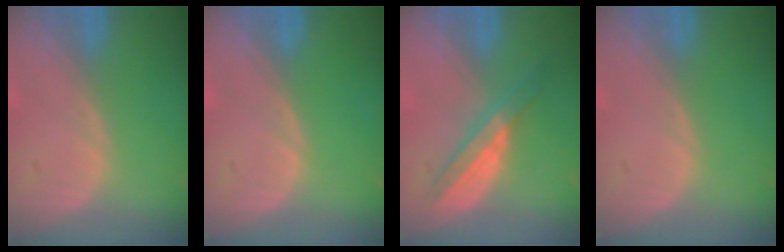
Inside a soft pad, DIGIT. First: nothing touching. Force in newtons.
{"total": 0.0}
{"total": 5.8, "press": 5.3, "slide": 2.2}
{"total": 0.0}